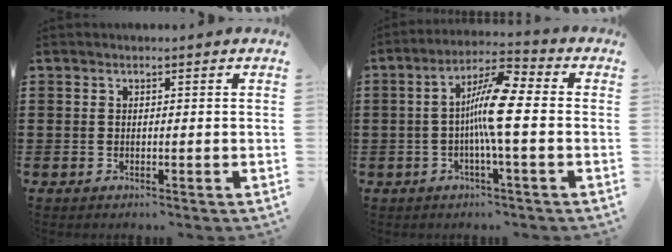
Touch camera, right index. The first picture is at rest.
{"total": 8.5, "force": [-0.5, 1.0, 8.4], "torque": [-0.173, -0.003, -0.021]}